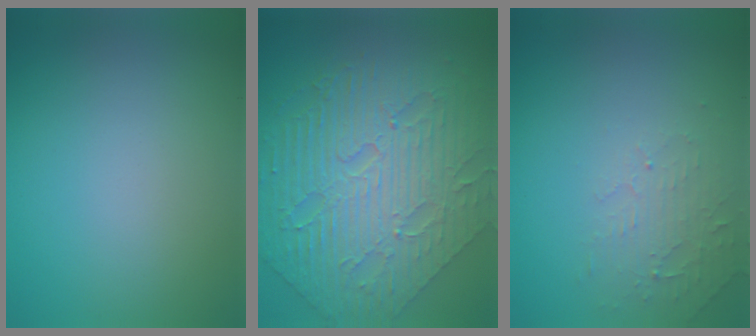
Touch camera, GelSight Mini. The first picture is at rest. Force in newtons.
{"total": 10.4, "press": 7.1, "slide": 7.6}
{"total": 2.4, "press": 2.3, "slide": 0.5}